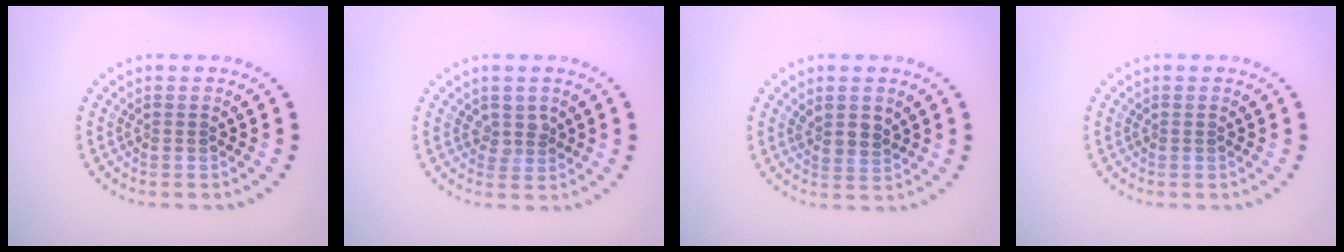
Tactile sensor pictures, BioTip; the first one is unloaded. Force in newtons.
{"total": 1.4, "press": 1.2, "slide": 0.8}
{"total": 2.1, "press": 1.8, "slide": 1.1}
{"total": 0.0}